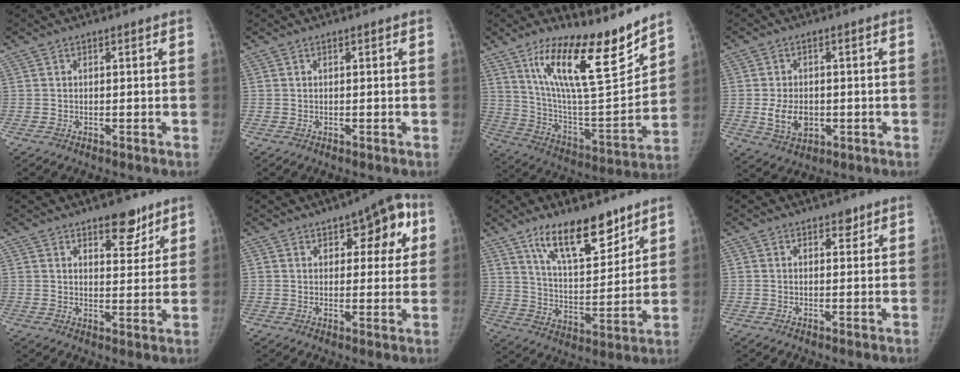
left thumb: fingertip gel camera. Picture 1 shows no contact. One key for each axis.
{"total": 0.0}
{"total": 21.8, "fx": 14.9, "fy": 5.2, "fz": 15.1, "tx": -0.215, "ty": -0.088, "tz": 0.263}
{"total": 6.6, "fx": -1.0, "fy": 4.7, "fz": 4.6, "tx": -0.071, "ty": -0.005, "tz": -0.010}
{"total": 7.6, "fx": 5.1, "fy": 3.5, "fz": 4.3, "tx": -0.026, "ty": -0.031, "tz": 0.073}
{"total": 11.2, "fx": 4.7, "fy": 5.3, "fz": 8.7, "tx": -0.064, "ty": -0.004, "tz": 0.055}
{"total": 15.4, "fx": 10.5, "fy": 5.7, "fz": 9.6, "tx": -0.122, "ty": -0.069, "tz": 0.188}
{"total": 2.1, "fx": 1.5, "fy": 1.2, "fz": 0.9, "tx": 0.003, "ty": -0.008, "tz": 0.018}